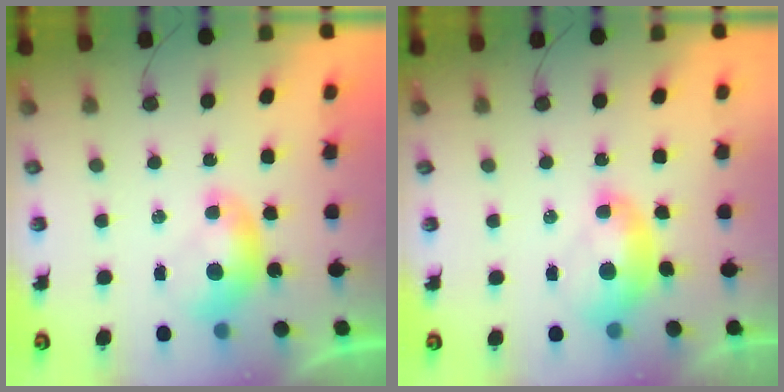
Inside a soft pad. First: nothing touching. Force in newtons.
{"total": 2.0, "press": 1.9, "slide": 0.7}